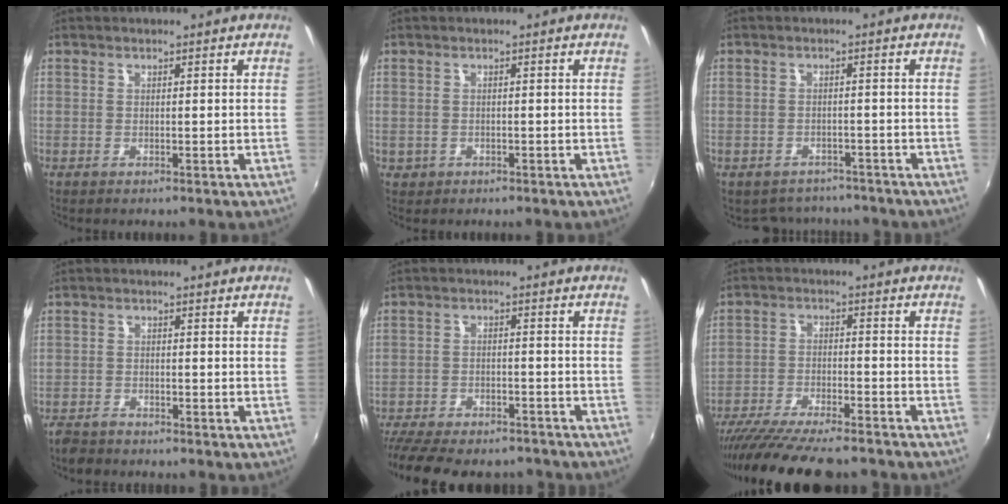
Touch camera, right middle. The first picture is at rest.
{"total": 1.6, "force": [-0.5, 1.5, 0.6], "torque": [-0.013, -0.001, -0.003]}
{"total": 6.6, "force": [-5.8, 2.9, 1.1], "torque": [-0.032, 0.001, -0.079]}
{"total": 3.7, "force": [-3.3, 1.3, 0.8], "torque": [-0.030, -0.011, -0.064]}
{"total": 18.2, "force": [-15.1, 6.3, 7.9], "torque": [-0.177, -0.022, -0.218]}
{"total": 18.1, "force": [-15.6, 3.1, 8.6], "torque": [-0.170, -0.039, -0.248]}